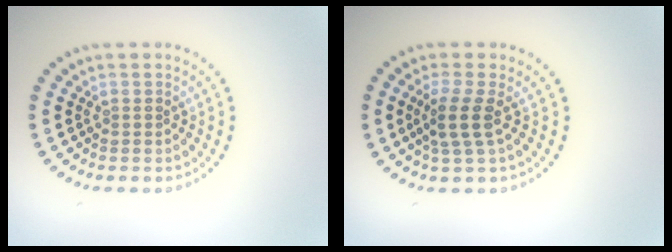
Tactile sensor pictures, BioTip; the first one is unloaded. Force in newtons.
{"total": 2.7, "press": 2.1, "slide": 1.6}